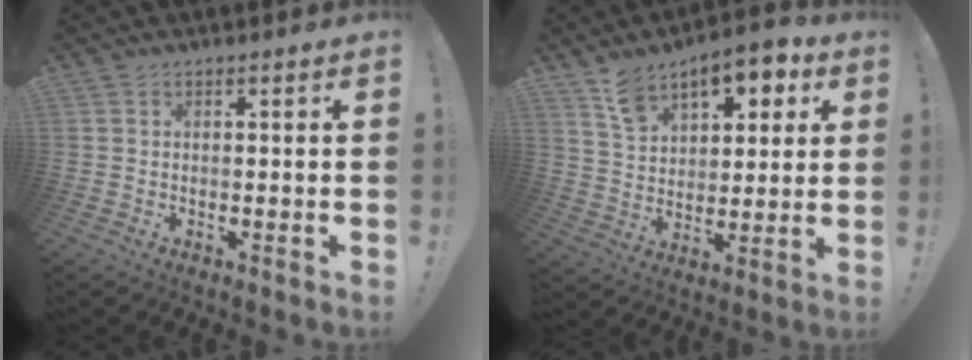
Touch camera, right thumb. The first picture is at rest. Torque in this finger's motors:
{"motor_torque": [1.28, 1.81, 1.12, 0.65, 0.06]}